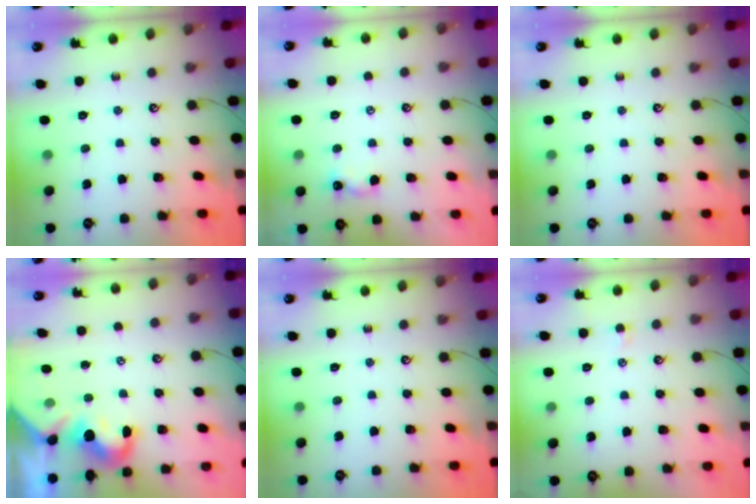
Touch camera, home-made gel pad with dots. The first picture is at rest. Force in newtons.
{"total": 1.5, "press": 1.5, "slide": 0.3}
{"total": 0.0}
{"total": 1.8, "press": 1.7, "slide": 0.6}
{"total": 0.0}
{"total": 0.6, "press": 0.5, "slide": 0.4}